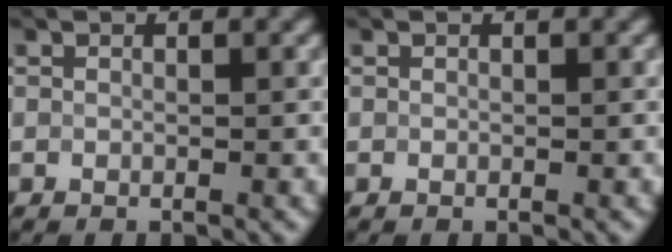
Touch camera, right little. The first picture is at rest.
{"total": 0.0}